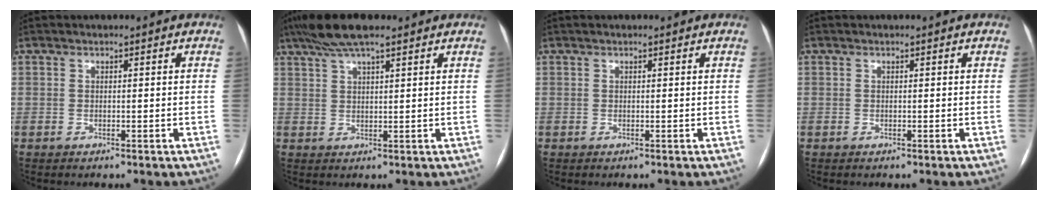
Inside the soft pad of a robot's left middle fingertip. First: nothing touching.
{"total": 7.1, "force": [5.2, 1.2, 4.6], "torque": [-0.086, 0.031, 0.090]}
{"total": 0.9, "force": [0.7, 0.2, 0.5], "torque": [-0.010, 0.017, 0.011]}
{"total": 0.0}